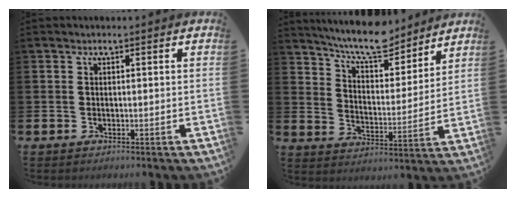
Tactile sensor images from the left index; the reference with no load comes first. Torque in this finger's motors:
{"motor_torque": [1.00, -1.14, 0.83, 0.21]}